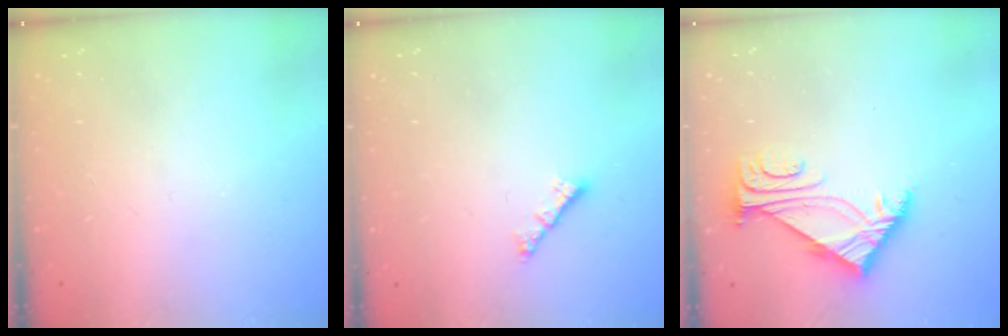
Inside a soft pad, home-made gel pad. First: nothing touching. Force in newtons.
{"total": 1.2, "press": 1.2, "slide": 0.3}
{"total": 5.6, "press": 5.5, "slide": 1.0}